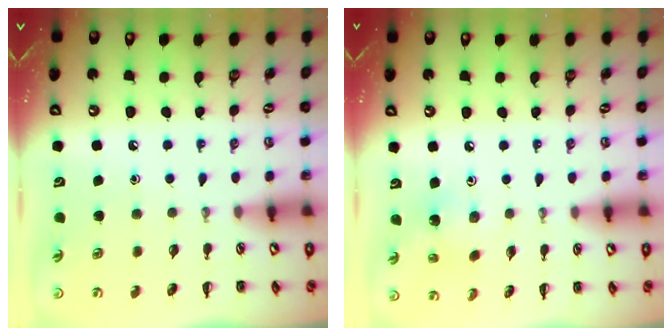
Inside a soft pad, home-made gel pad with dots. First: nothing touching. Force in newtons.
{"total": 2.5, "press": 2.4, "slide": 0.7}